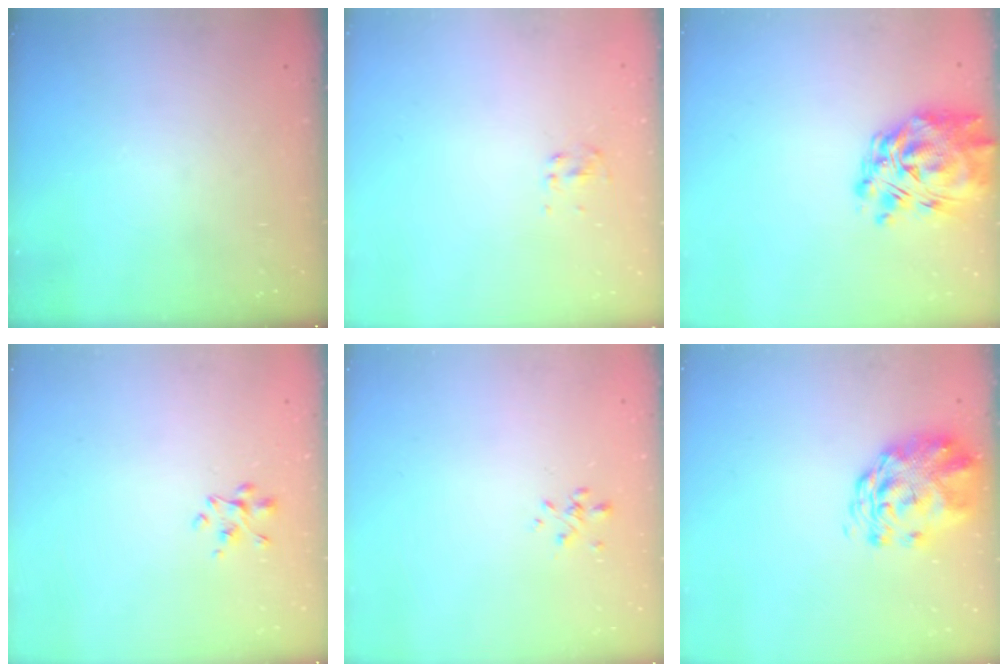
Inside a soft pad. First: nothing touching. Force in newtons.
{"total": 3.4, "press": 3.2, "slide": 1.3}
{"total": 12.7, "press": 11.8, "slide": 4.9}
{"total": 2.4, "press": 2.3, "slide": 0.7}
{"total": 0.0}
{"total": 2.8, "press": 2.5, "slide": 1.1}